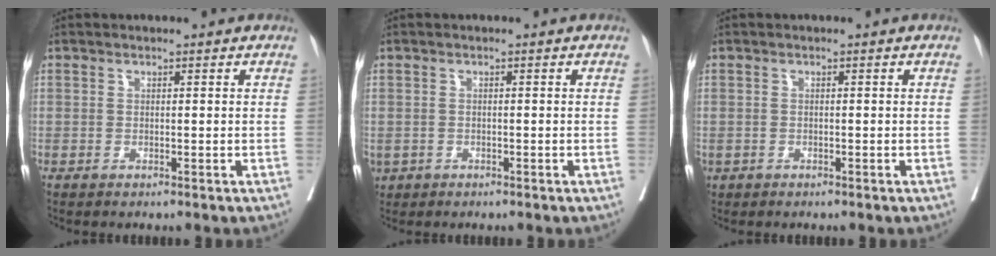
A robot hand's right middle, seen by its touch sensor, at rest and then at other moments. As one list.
[{"total": 2.8, "force": [-1.4, 2.2, 1.2], "torque": [-0.036, -0.004, -0.019]}, {"total": 0.9, "force": [-0.5, 0.6, 0.3], "torque": [-0.013, 0.000, -0.007]}]